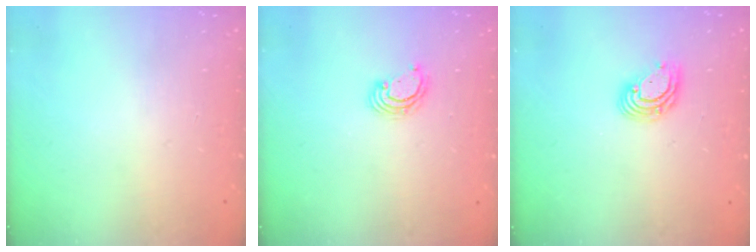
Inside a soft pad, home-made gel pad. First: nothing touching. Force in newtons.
{"total": 3.2, "press": 3.2, "slide": 0.1}
{"total": 8.0, "press": 7.8, "slide": 1.5}